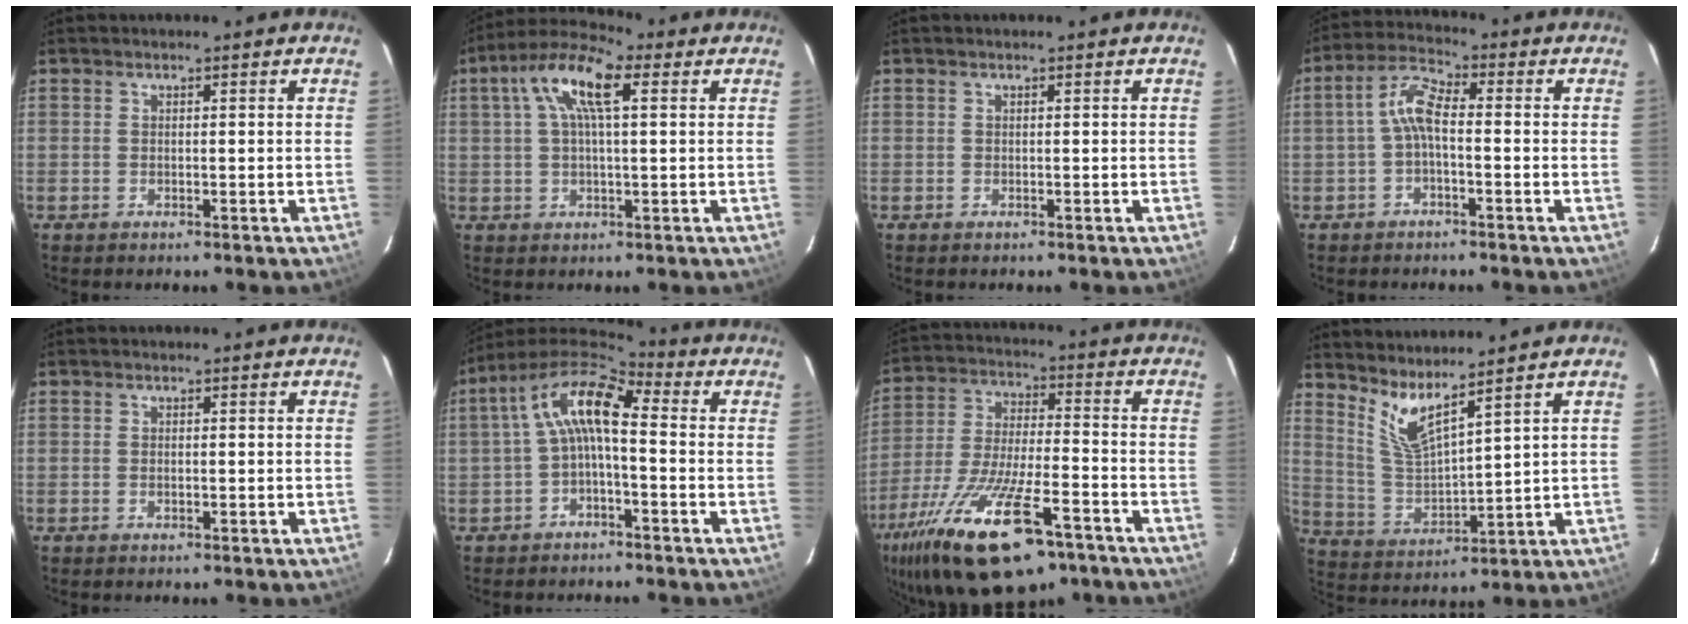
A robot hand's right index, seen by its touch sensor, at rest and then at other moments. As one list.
[{"total": 10.4, "force": [3.5, 3.4, 9.2], "torque": [-0.181, 0.032, 0.057]}, {"total": 0.0}, {"total": 5.2, "force": [-1.2, 1.8, 4.8], "torque": [-0.107, 0.020, -0.028]}, {"total": 0.5, "force": [-0.1, 0.3, 0.4], "torque": [-0.009, 0.002, -0.001]}, {"total": 9.6, "force": [-0.3, 3.6, 8.9], "torque": [-0.177, 0.026, -0.013]}, {"total": 23.5, "force": [-14.7, 7.9, 16.5], "torque": [-0.327, -0.048, -0.244]}, {"total": 7.5, "force": [6.0, 0.3, 4.4], "torque": [-0.089, -0.017, 0.127]}]